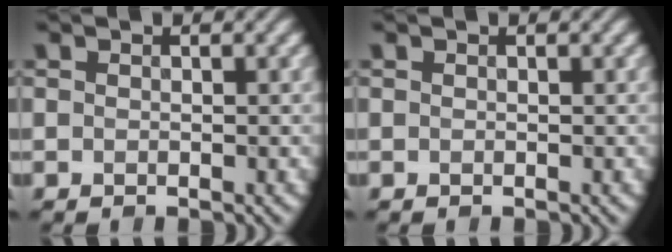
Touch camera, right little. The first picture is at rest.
{"total": 0.0}